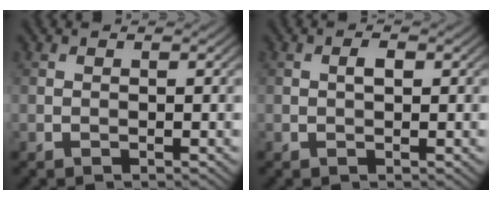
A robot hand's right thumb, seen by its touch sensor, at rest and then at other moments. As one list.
[{"total": 1.2, "force": [0.2, 0.5, 1.1], "torque": [-0.020, 0.002, 0.003]}]